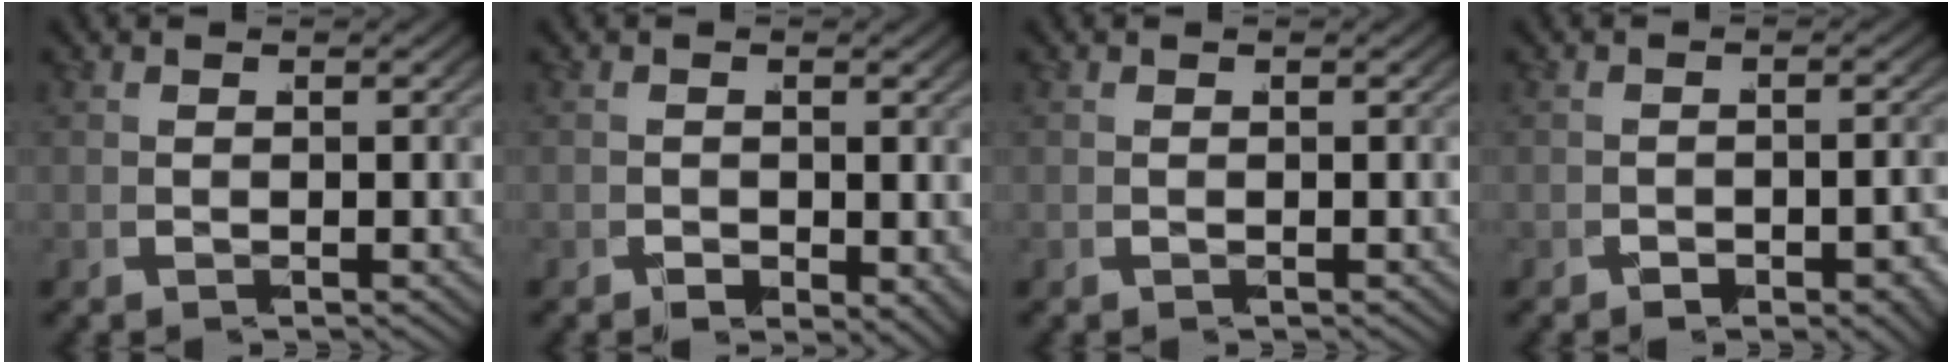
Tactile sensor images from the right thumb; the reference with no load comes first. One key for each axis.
{"total": 1.8, "fx": -0.3, "fy": 1.3, "fz": 1.2, "tx": -0.029, "ty": -0.016, "tz": -0.002}
{"total": 0.0}
{"total": 2.3, "fx": -1.4, "fy": 1.1, "fz": 1.4, "tx": -0.028, "ty": -0.013, "tz": -0.021}